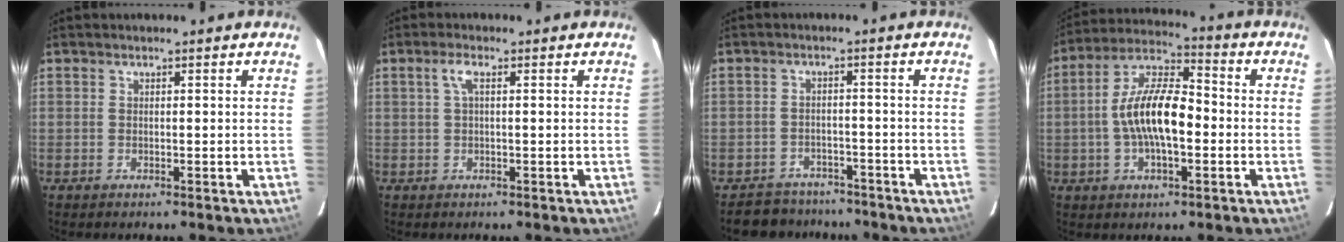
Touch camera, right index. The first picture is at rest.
{"total": 2.2, "force": [0.5, 0.3, 2.2], "torque": [-0.045, 0.007, 0.009]}
{"total": 8.8, "force": [-7.6, 4.2, 1.3], "torque": [-0.041, 0.012, -0.104]}
{"total": 13.1, "force": [-1.8, 5.1, 11.9], "torque": [-0.233, 0.013, -0.037]}